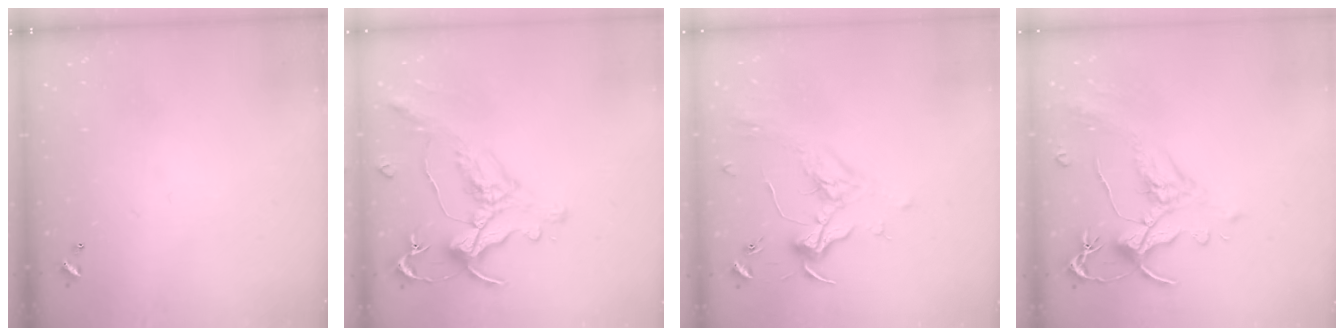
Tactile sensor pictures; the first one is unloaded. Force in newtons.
{"total": 0.7, "press": 0.1, "slide": 0.7}
{"total": 1.9, "press": 1.7, "slide": 0.7}
{"total": 1.6, "press": 1.1, "slide": 1.2}